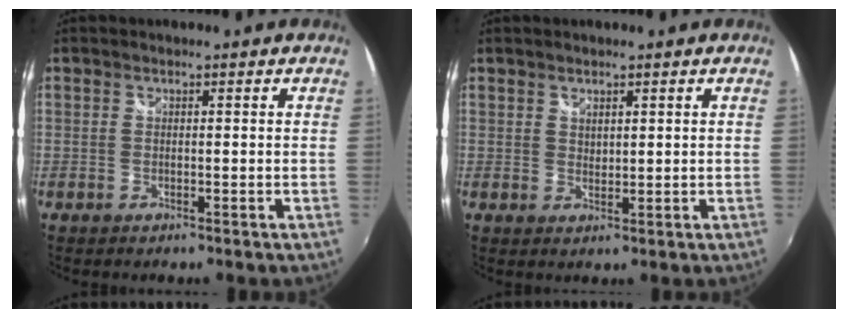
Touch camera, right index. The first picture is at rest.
{"total": 1.6, "force": [1.2, 0.9, 0.5], "torque": [-0.004, 0.000, 0.022]}